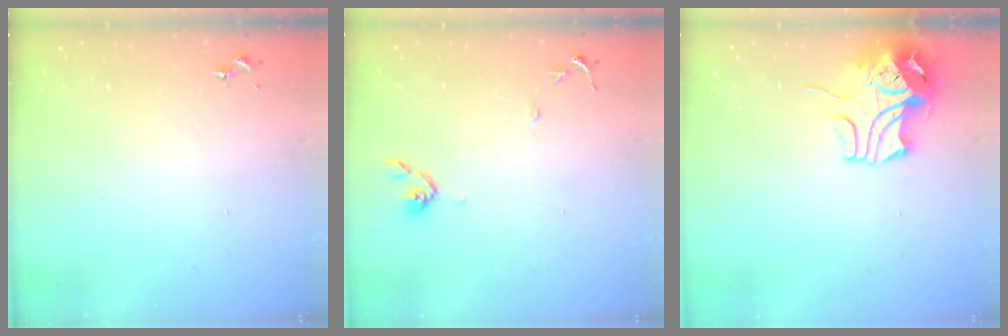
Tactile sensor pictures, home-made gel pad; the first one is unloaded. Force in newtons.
{"total": 8.6, "press": 8.6, "slide": 0.7}
{"total": 10.8, "press": 10.6, "slide": 1.6}